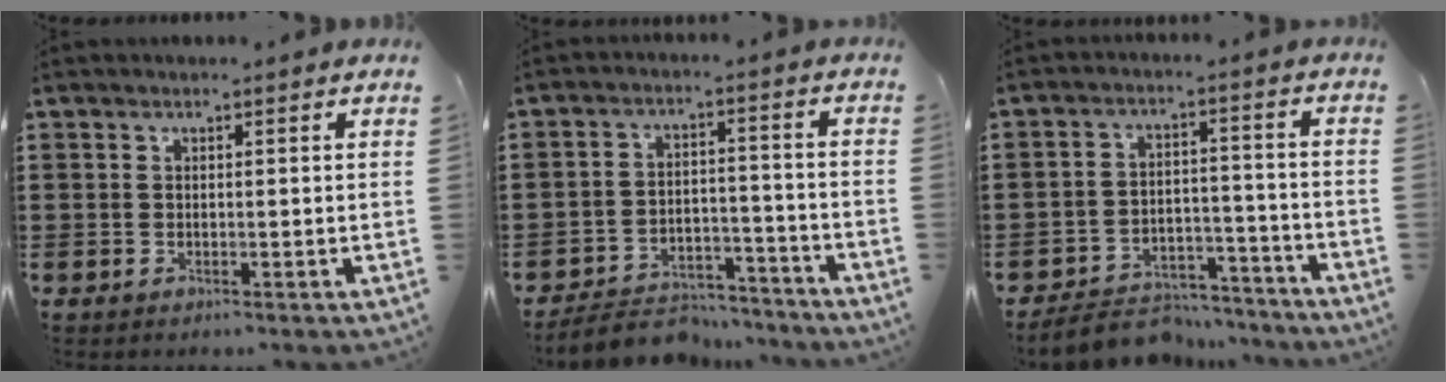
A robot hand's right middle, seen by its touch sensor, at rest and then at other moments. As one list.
[{"total": 6.2, "force": [-5.9, 1.4, 1.0], "torque": [-0.018, 0.015, -0.117]}, {"total": 6.8, "force": [-6.5, 1.7, 1.0], "torque": [-0.016, 0.020, -0.126]}]